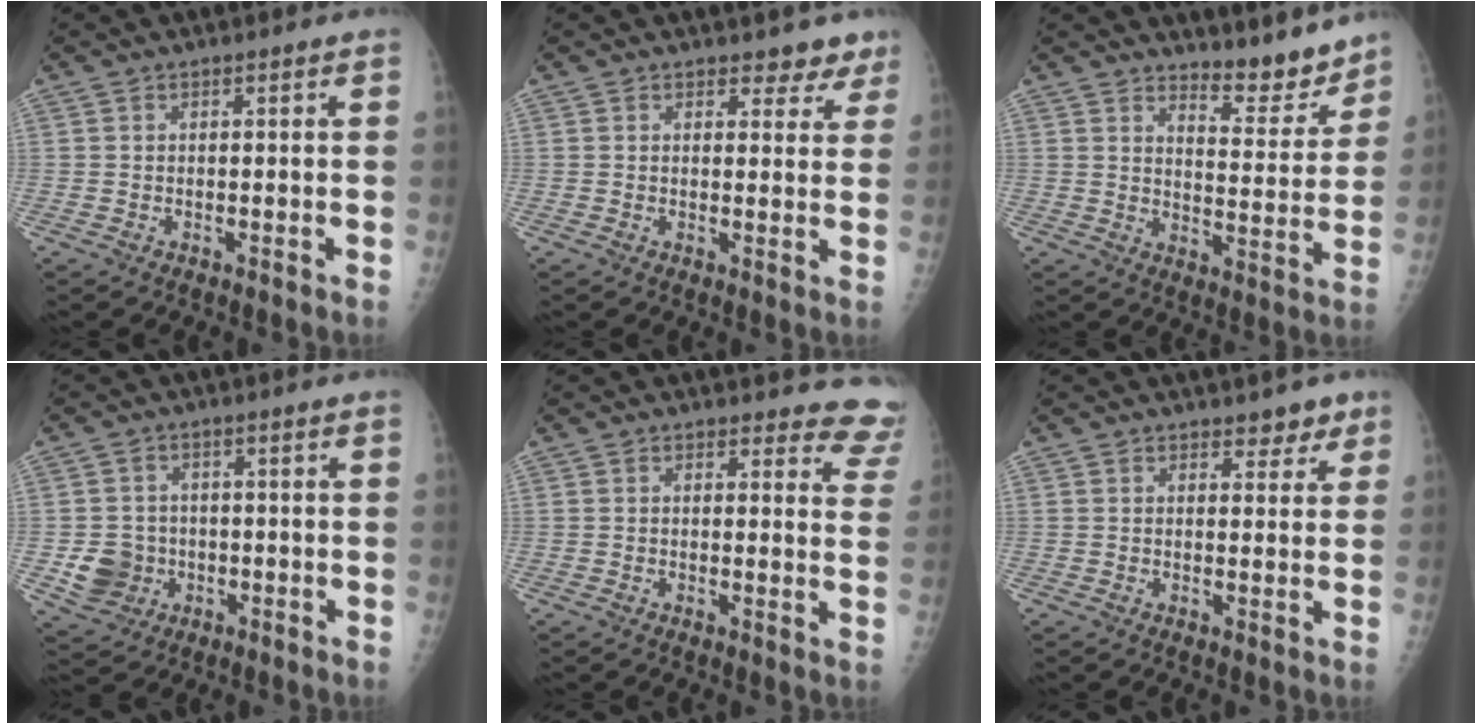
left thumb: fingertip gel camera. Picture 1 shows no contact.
{"total": 4.1, "force": [3.4, 2.2, 0.7], "torque": [0.023, -0.022, 0.030]}
{"total": 8.1, "force": [7.7, 1.9, 2.0], "torque": [0.000, -0.076, 0.116]}
{"total": 6.7, "force": [-1.4, 6.2, 2.2], "torque": [-0.017, 0.008, -0.020]}
{"total": 8.4, "force": [8.0, 2.6, -0.2], "torque": [0.059, -0.064, 0.046]}
{"total": 3.4, "force": [2.4, 1.9, 1.4], "torque": [0.010, -0.012, 0.030]}